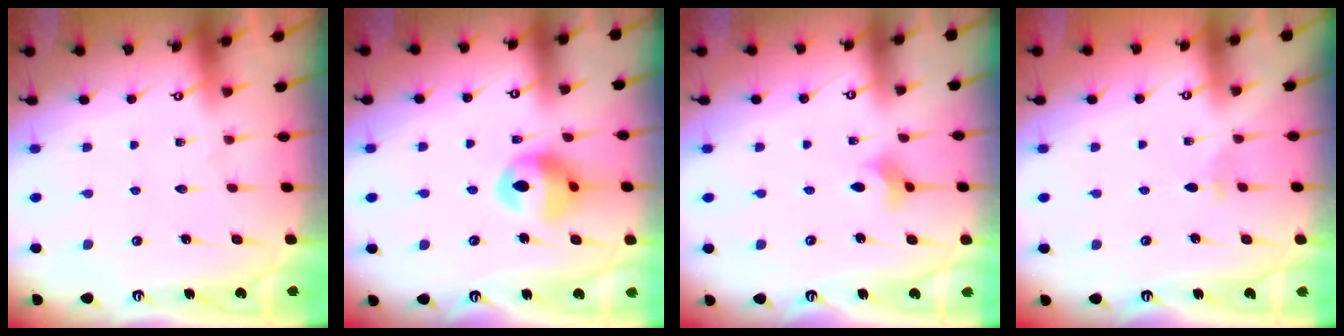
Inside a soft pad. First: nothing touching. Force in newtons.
{"total": 13.1, "press": 12.3, "slide": 4.4}
{"total": 2.6, "press": 2.5, "slide": 0.6}
{"total": 2.8, "press": 2.7, "slide": 0.6}